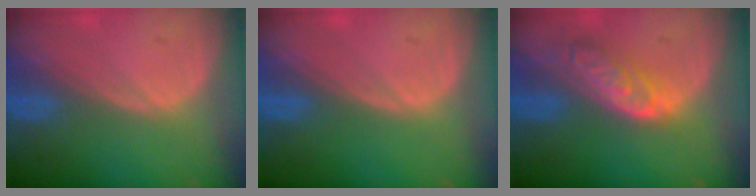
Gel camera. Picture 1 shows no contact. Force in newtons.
{"total": 0.0}
{"total": 6.3, "press": 5.6, "slide": 2.8}